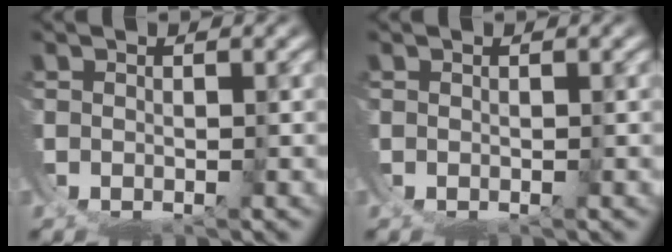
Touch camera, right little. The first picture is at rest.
{"total": 0.0}